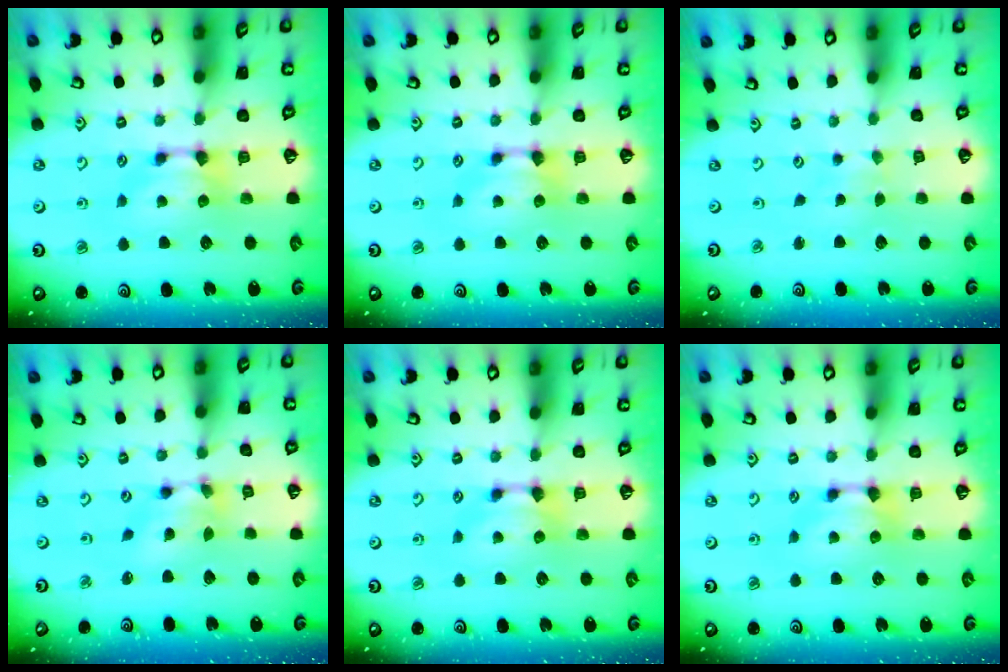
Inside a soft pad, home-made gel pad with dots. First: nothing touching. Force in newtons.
{"total": 0.0}
{"total": 3.7, "press": 3.7, "slide": 0.2}
{"total": 3.4, "press": 2.9, "slide": 1.8}
{"total": 0.0}
{"total": 0.0}